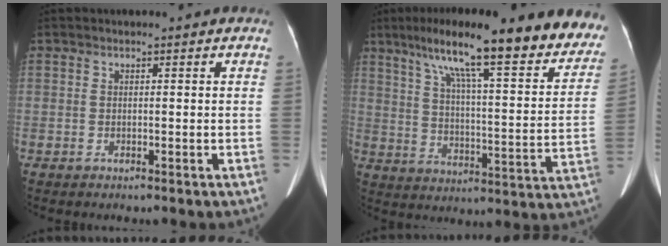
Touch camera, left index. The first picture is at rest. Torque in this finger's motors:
{"motor_torque": [1.07, -1.07, 0.28, 0.21]}